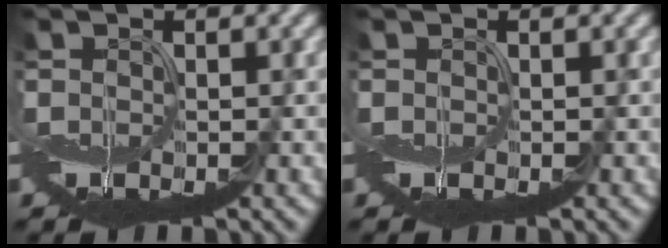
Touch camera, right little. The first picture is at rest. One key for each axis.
{"total": 0.0}